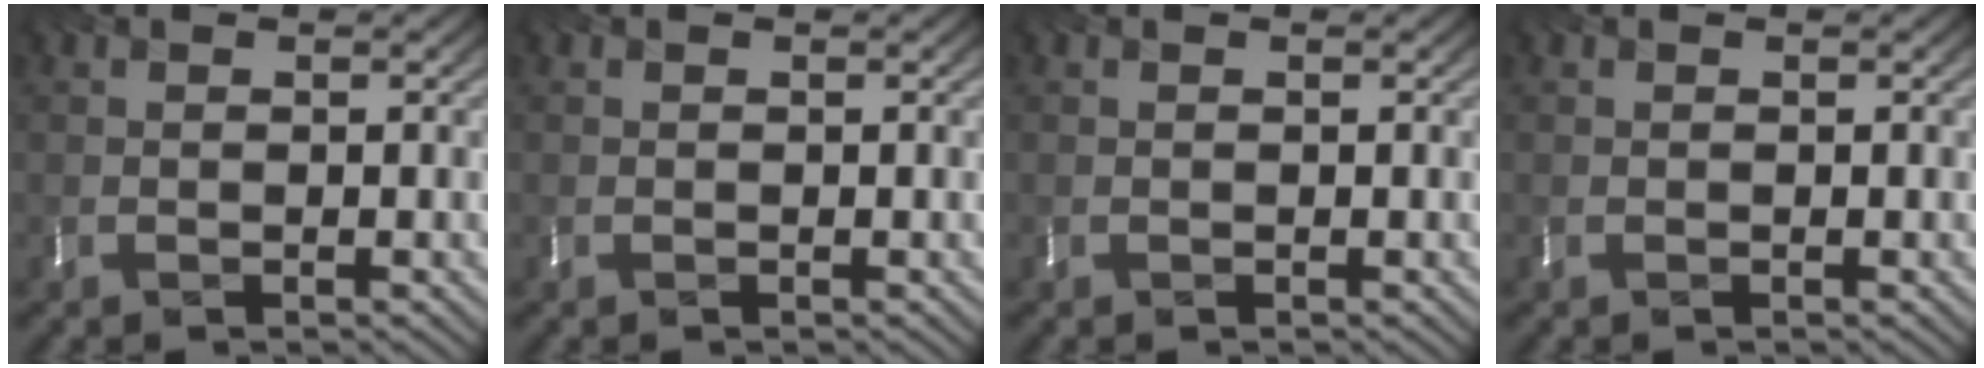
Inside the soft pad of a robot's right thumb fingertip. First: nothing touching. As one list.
[{"total": 0.0}, {"total": 0.0}, {"total": 0.0}]